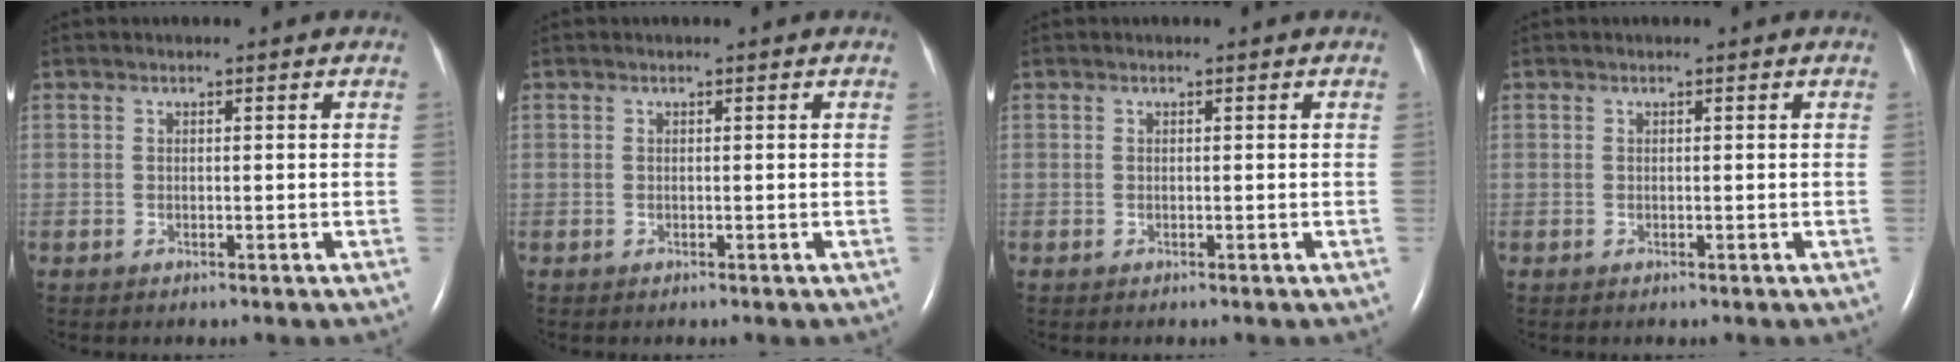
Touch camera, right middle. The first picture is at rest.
{"total": 0.0}
{"total": 0.0}
{"total": 0.0}